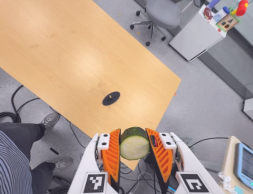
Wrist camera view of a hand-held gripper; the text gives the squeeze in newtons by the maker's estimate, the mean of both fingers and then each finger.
{"total": 13.2, "left": 11.6, "right": 14.8}